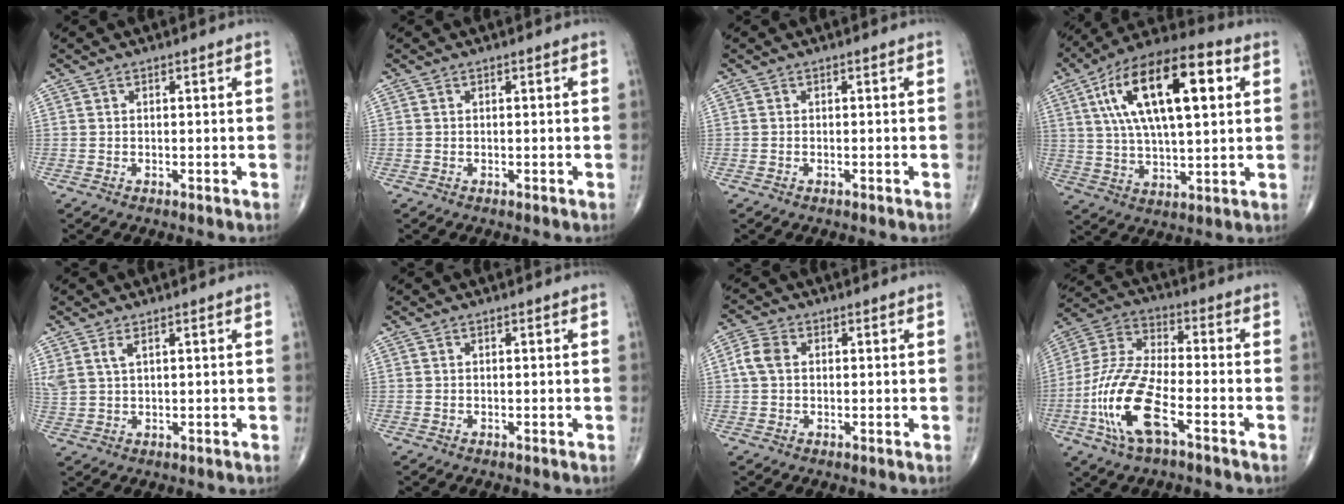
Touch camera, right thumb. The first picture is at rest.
{"total": 0.0}
{"total": 0.0}
{"total": 22.0, "force": [6.5, 8.8, 19.0], "torque": [-0.325, 0.011, 0.100]}
{"total": 3.5, "force": [1.9, 1.4, 2.5], "torque": [-0.064, 0.001, 0.048]}
{"total": 0.0}
{"total": 4.2, "force": [0.5, 3.0, 2.8], "torque": [-0.063, 0.012, 0.005]}
{"total": 15.8, "force": [-6.2, 6.0, 13.2], "torque": [-0.286, 0.028, -0.118]}